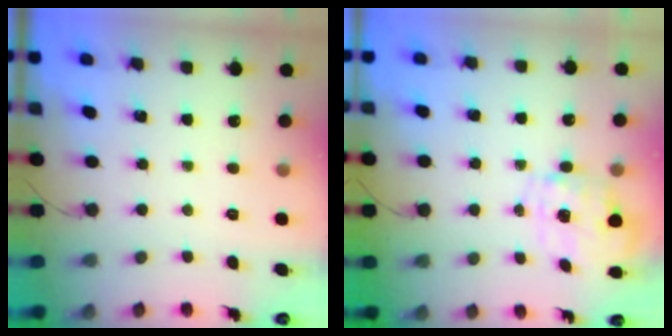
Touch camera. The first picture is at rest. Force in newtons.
{"total": 2.8, "press": 2.7, "slide": 0.9}